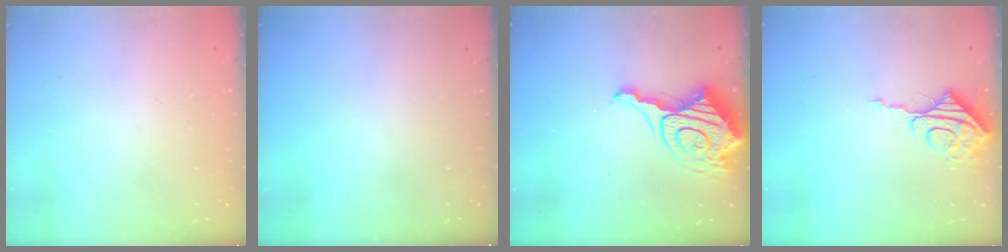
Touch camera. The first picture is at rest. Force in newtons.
{"total": 0.0}
{"total": 16.1, "press": 16.0, "slide": 1.9}
{"total": 8.4, "press": 8.3, "slide": 0.8}